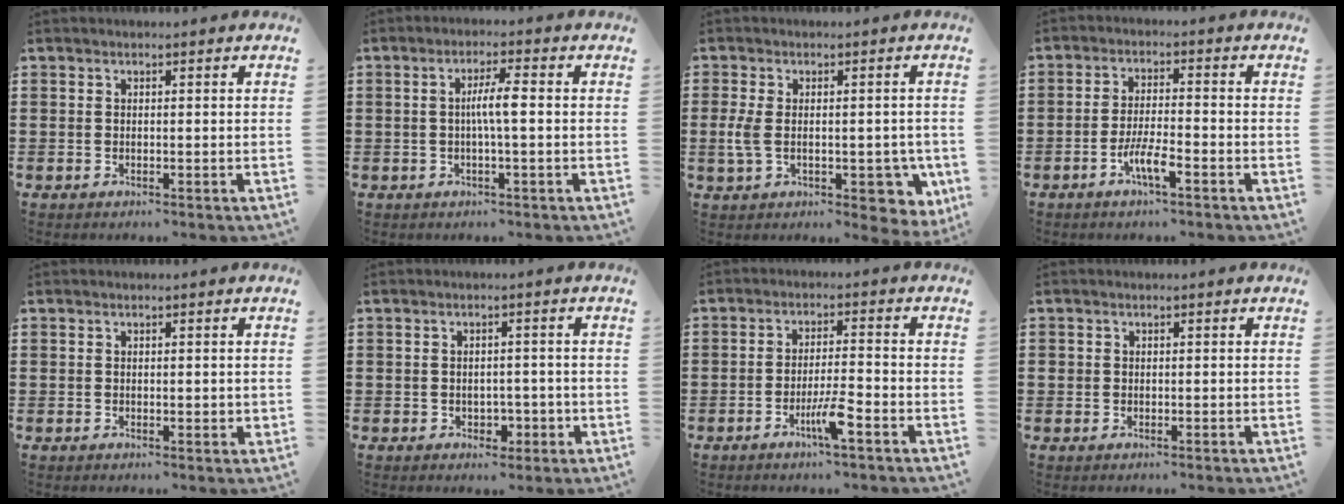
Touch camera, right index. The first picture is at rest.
{"total": 3.9, "force": [-0.2, 0.3, 3.9], "torque": [-0.071, -0.002, -0.006]}
{"total": 8.0, "force": [-1.2, 4.7, 6.4], "torque": [-0.134, 0.010, -0.022]}
{"total": 5.0, "force": [-2.7, 0.8, 4.1], "torque": [-0.089, -0.005, -0.053]}
{"total": 0.6, "force": [0.2, 0.4, 0.4], "torque": [-0.008, 0.005, 0.003]}
{"total": 2.4, "force": [-0.6, 2.0, 1.3], "torque": [-0.029, 0.003, -0.015]}
{"total": 5.0, "force": [-2.8, 0.3, 4.2], "torque": [-0.082, -0.009, -0.050]}
{"total": 0.8, "force": [0.1, 0.8, 0.1], "torque": [-0.004, 0.006, 0.001]}